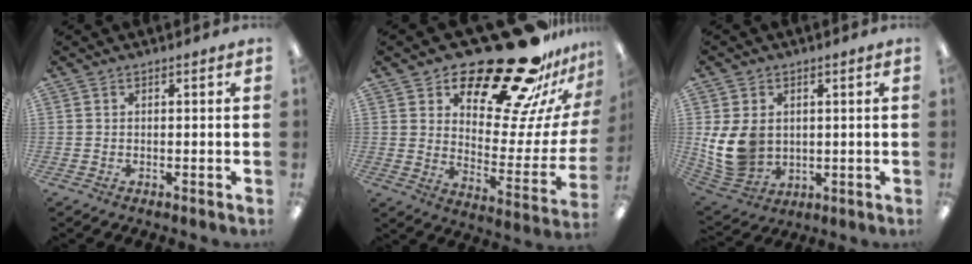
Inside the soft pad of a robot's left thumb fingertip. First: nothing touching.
{"total": 26.8, "force": [21.6, 9.4, 12.7], "torque": [-0.168, -0.158, 0.364]}
{"total": 12.0, "force": [0.9, 9.7, 7.0], "torque": [-0.176, 0.000, 0.021]}